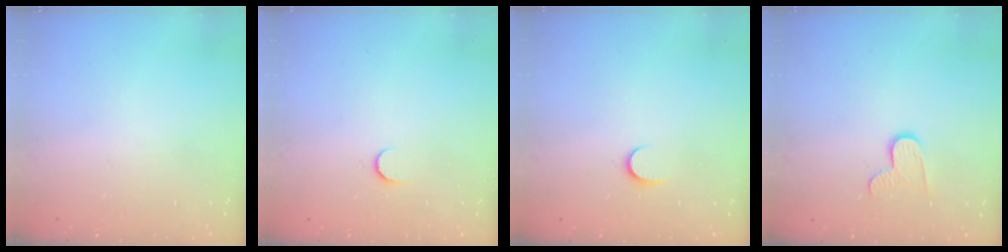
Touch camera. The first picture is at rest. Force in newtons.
{"total": 3.4, "press": 3.4, "slide": 0.4}
{"total": 3.8, "press": 3.8, "slide": 0.4}
{"total": 7.1, "press": 7.1, "slide": 0.5}